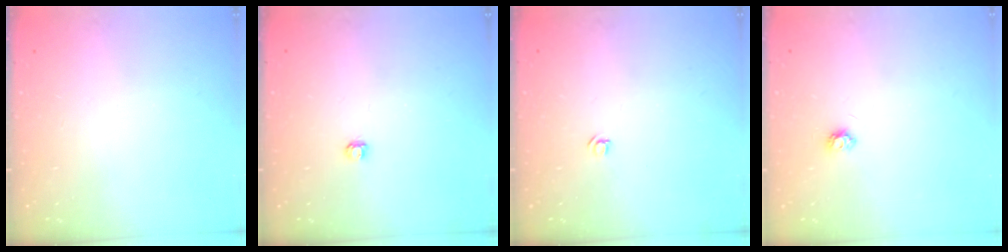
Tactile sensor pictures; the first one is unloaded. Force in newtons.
{"total": 2.9, "press": 2.9, "slide": 0.3}
{"total": 3.2, "press": 3.2, "slide": 0.3}
{"total": 3.9, "press": 3.8, "slide": 0.6}